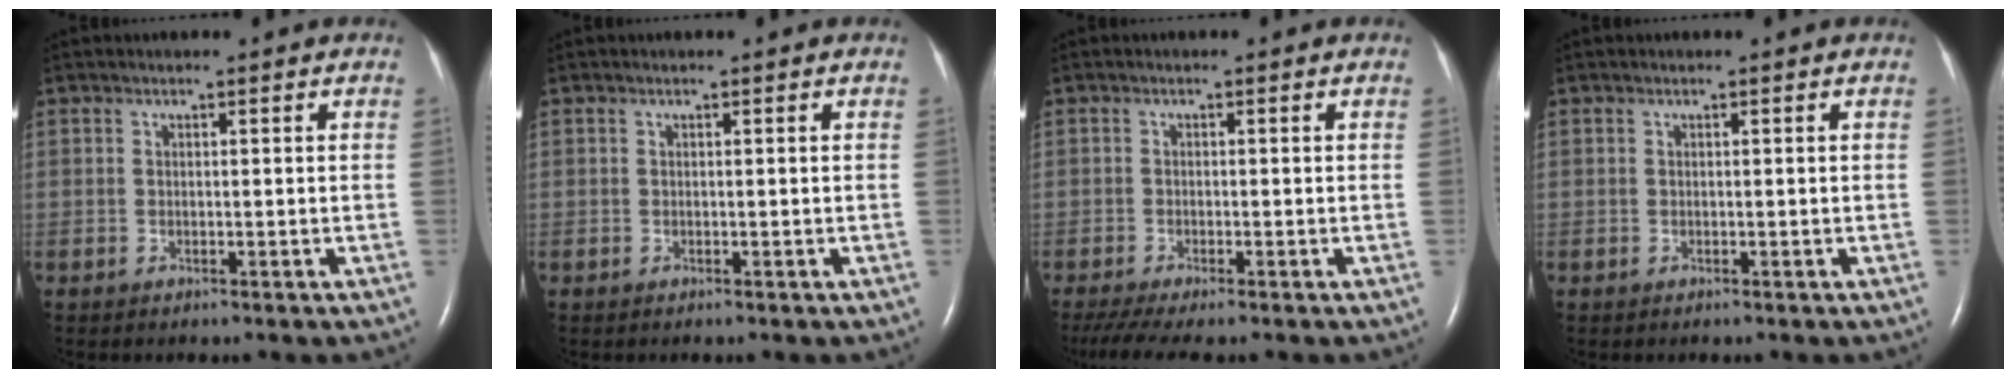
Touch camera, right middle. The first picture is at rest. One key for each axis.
{"total": 0.0}
{"total": 5.3, "fx": -4.1, "fy": 0.4, "fz": 3.3, "tx": -0.059, "ty": -0.015, "tz": -0.072}
{"total": 0.0}